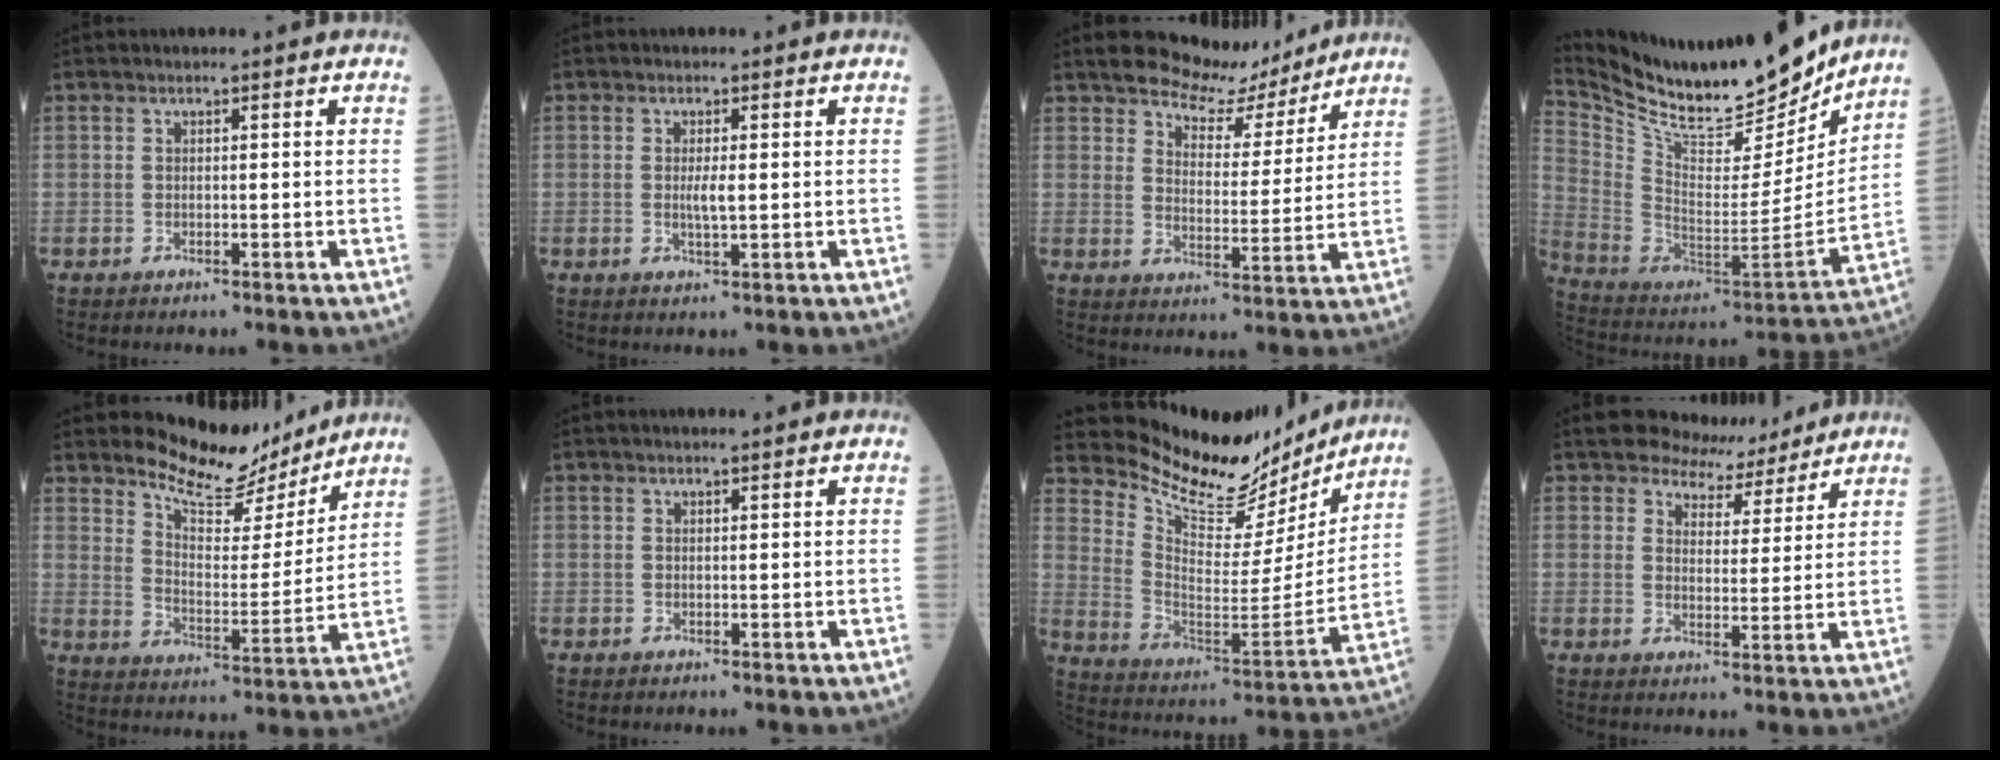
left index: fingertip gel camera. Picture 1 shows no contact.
{"total": 2.0, "force": [0.1, 0.2, 2.0], "torque": [-0.043, -0.003, 0.003]}
{"total": 9.0, "force": [8.4, 2.7, 1.6], "torque": [-0.031, -0.007, 0.125]}
{"total": 24.1, "force": [21.5, 4.4, 9.9], "torque": [-0.195, -0.042, 0.349]}
{"total": 11.7, "force": [10.8, 2.8, 3.4], "torque": [-0.063, -0.017, 0.173]}
{"total": 1.5, "force": [1.4, 0.0, 0.6], "torque": [-0.007, 0.008, 0.024]}
{"total": 18.8, "force": [17.6, 4.4, 5.0], "torque": [-0.097, -0.044, 0.268]}
{"total": 6.2, "force": [5.8, 2.3, 0.0], "torque": [-0.002, 0.000, 0.084]}